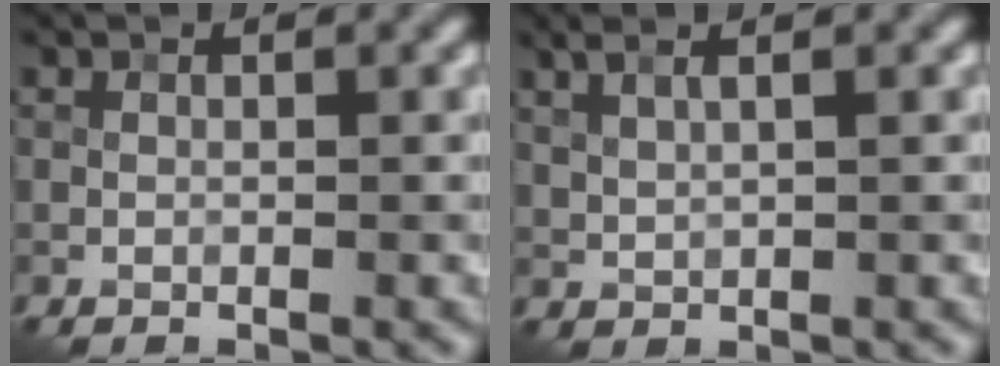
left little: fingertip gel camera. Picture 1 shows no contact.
{"total": 3.5, "force": [2.3, 1.4, 2.3], "torque": [-0.042, 0.024, 0.026]}